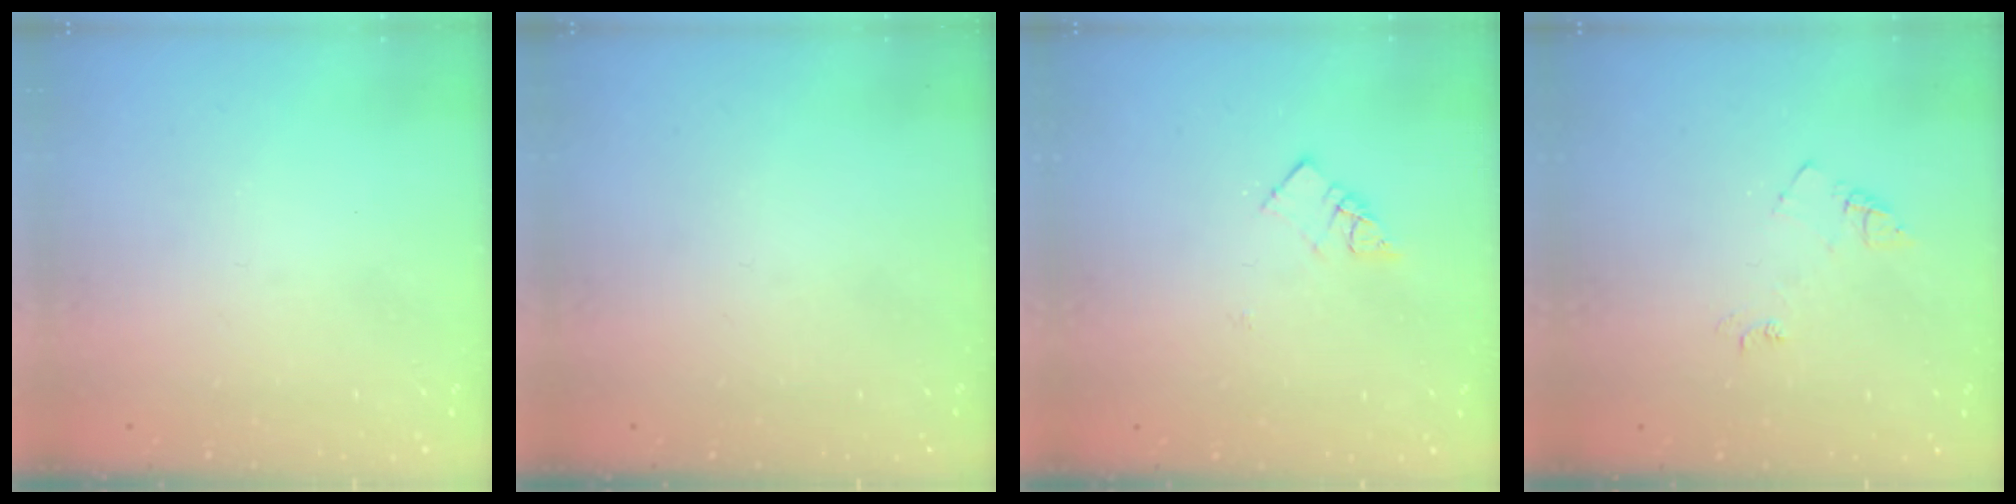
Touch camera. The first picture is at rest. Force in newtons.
{"total": 0.0}
{"total": 5.4, "press": 5.4, "slide": 0.1}
{"total": 5.5, "press": 5.5, "slide": 0.6}